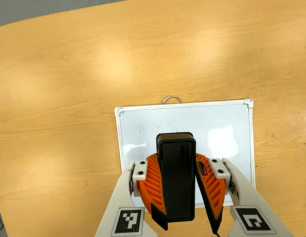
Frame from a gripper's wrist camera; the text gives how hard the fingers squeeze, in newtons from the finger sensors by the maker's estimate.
{"total": 10.0, "left": 10.0, "right": 10.0}